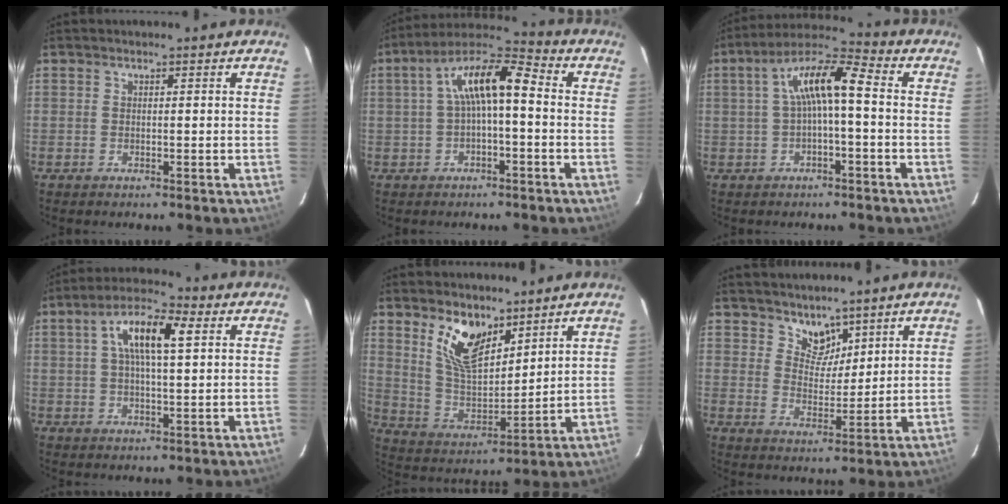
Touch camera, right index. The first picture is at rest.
{"total": 10.1, "force": [-0.1, 3.4, 9.6], "torque": [-0.181, 0.029, -0.004]}
{"total": 9.6, "force": [0.1, 2.3, 9.3], "torque": [-0.178, 0.027, 0.000]}
{"total": 9.8, "force": [3.0, 3.0, 8.9], "torque": [-0.158, 0.025, 0.048]}
{"total": 11.8, "force": [7.4, 5.6, 7.2], "torque": [-0.137, 0.000, 0.151]}
{"total": 5.4, "force": [4.3, 3.0, 1.3], "torque": [-0.011, -0.001, 0.079]}